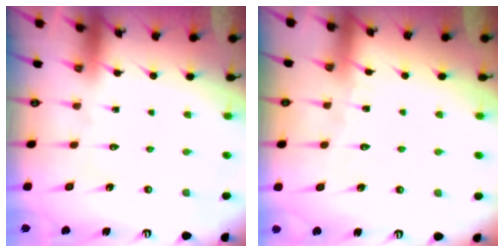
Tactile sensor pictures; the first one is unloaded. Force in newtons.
{"total": 3.2, "press": 3.2, "slide": 0.3}